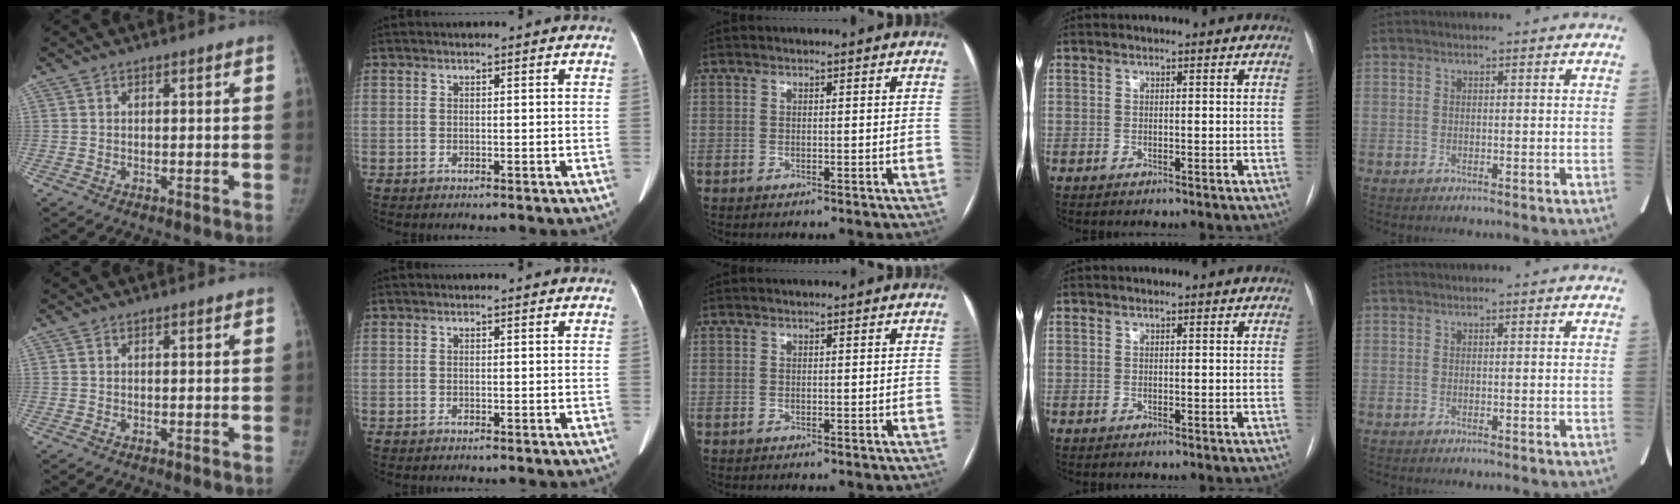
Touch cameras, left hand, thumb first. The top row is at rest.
{}